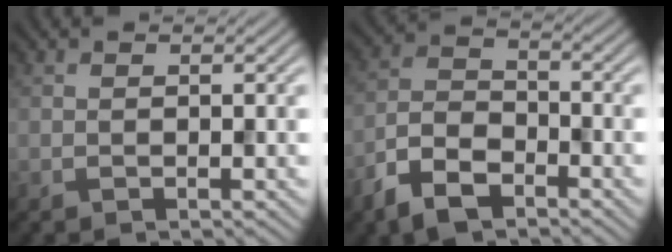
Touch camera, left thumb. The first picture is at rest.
{"total": 8.0, "force": [-5.4, 4.0, 4.4], "torque": [-0.097, -0.011, -0.119]}